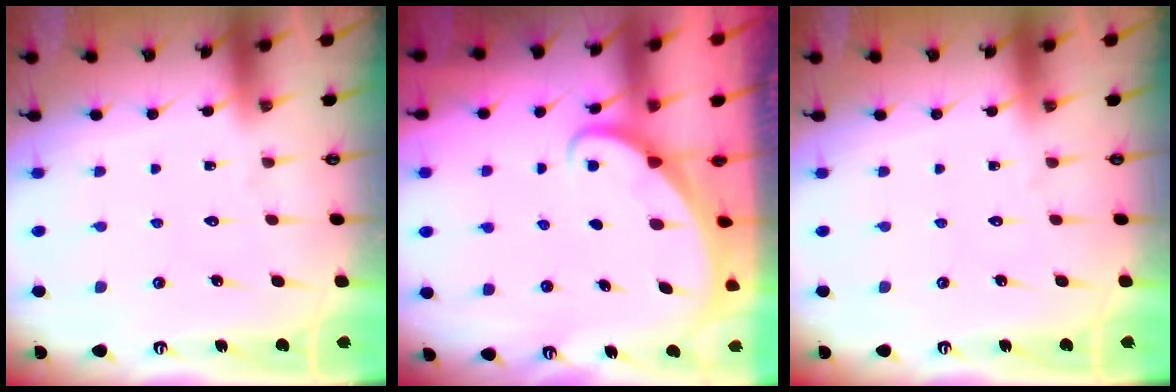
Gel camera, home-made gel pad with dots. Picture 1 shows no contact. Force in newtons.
{"total": 1.8, "press": 1.8, "slide": 0.1}
{"total": 0.0}